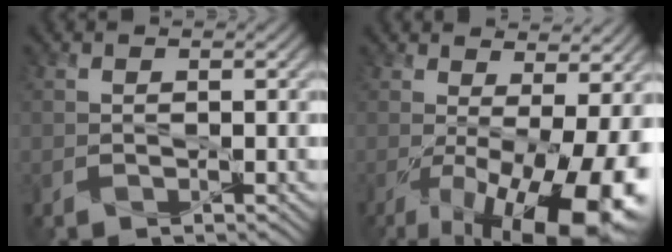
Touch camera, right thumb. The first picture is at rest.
{"total": 15.5, "force": [-3.8, 5.7, 13.9], "torque": [-0.200, -0.030, -0.036]}